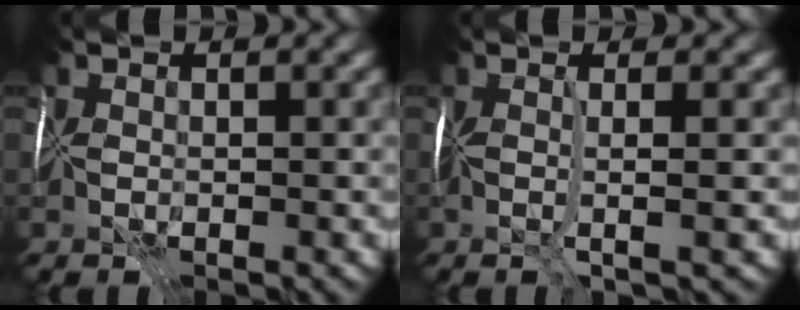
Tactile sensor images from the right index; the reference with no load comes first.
{"total": 2.9, "force": [0.0, 0.5, 2.9], "torque": [-0.045, 0.002, -0.005]}